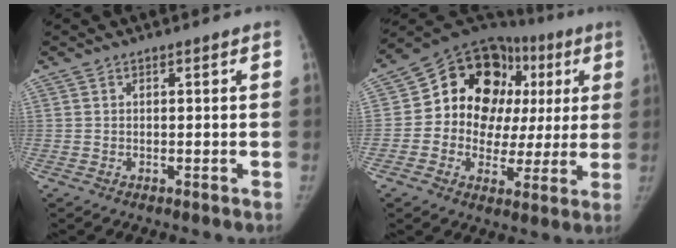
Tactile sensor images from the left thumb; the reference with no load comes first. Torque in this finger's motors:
{"motor_torque": [2.09, 2.27, -0.06, 0.23, 0.01]}